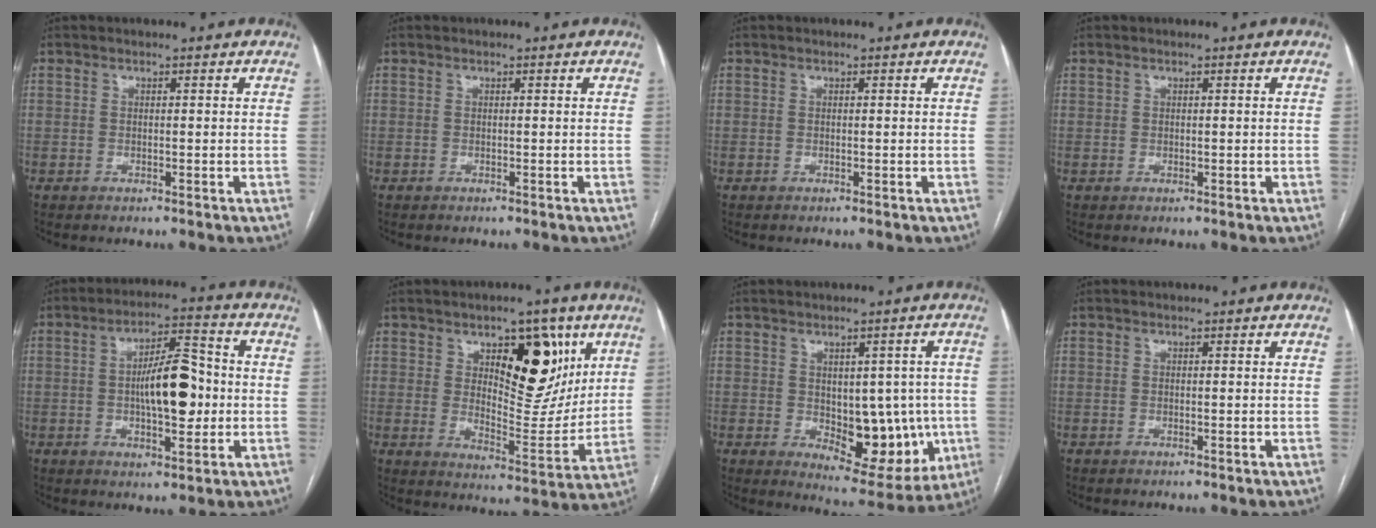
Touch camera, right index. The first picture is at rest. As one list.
[{"total": 0.0}, {"total": 0.0}, {"total": 0.6, "force": [0.4, 0.5, 0.2], "torque": [0.003, 0.000, 0.007]}, {"total": 10.6, "force": [-0.5, 3.4, 10.0], "torque": [-0.169, 0.016, -0.006]}, {"total": 13.5, "force": [6.0, 5.8, 10.6], "torque": [-0.141, 0.001, 0.099]}, {"total": 12.3, "force": [-1.3, 6.5, 10.4], "torque": [-0.118, 0.004, 0.008]}, {"total": 0.0}]